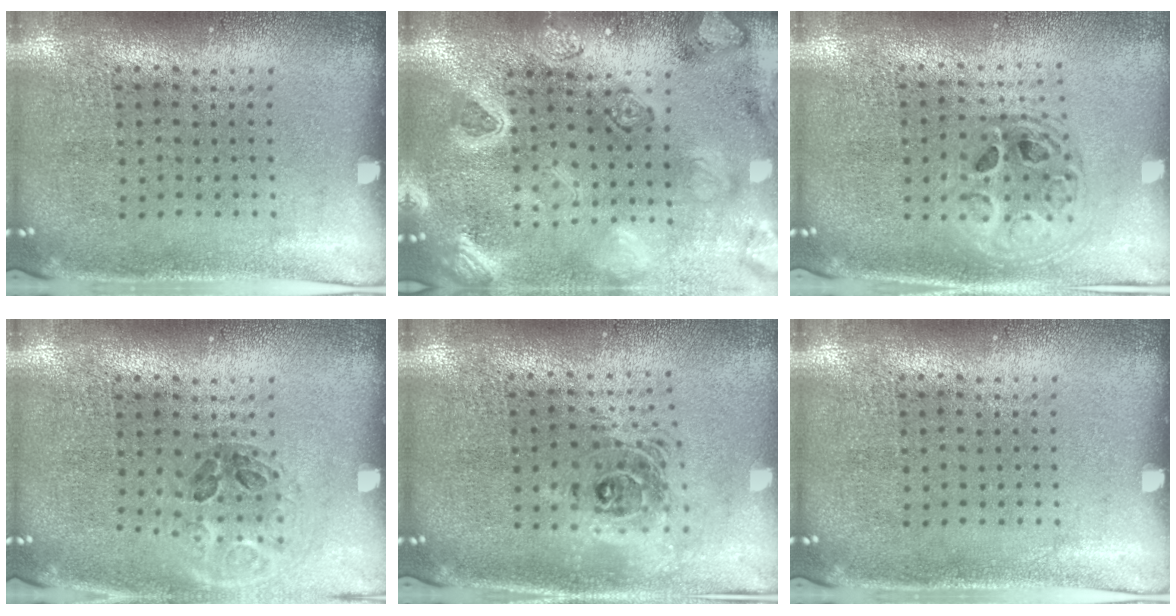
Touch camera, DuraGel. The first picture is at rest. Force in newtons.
{"total": 3.5, "press": 3.0, "slide": 1.8}
{"total": 1.7, "press": 1.5, "slide": 0.9}
{"total": 1.0, "press": 1.0, "slide": 0.1}
{"total": 1.8, "press": 1.4, "slide": 1.1}
{"total": 0.0}